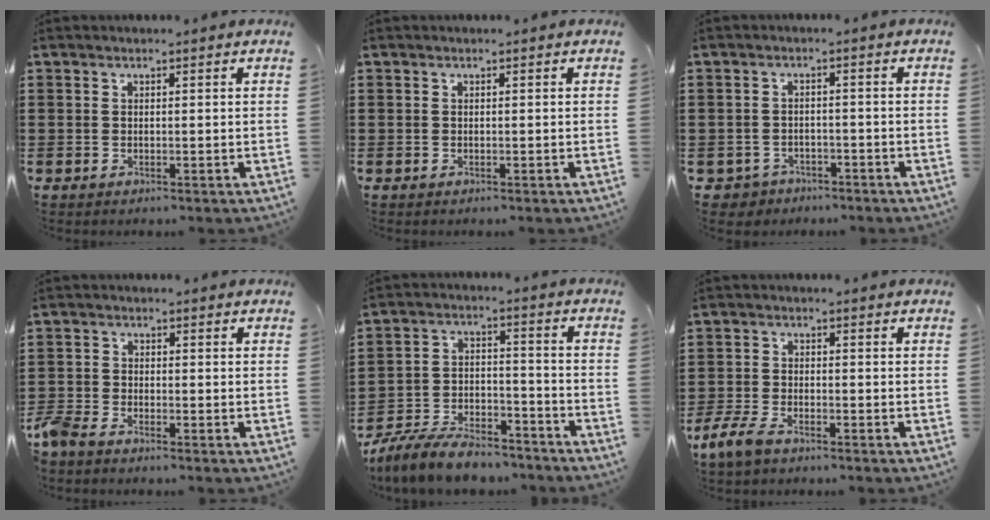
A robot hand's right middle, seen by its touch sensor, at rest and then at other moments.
{"total": 0.0}
{"total": 2.5, "force": [-2.3, 1.0, -0.1], "torque": [-0.008, 0.000, -0.052]}
{"total": 2.9, "force": [-2.7, 0.6, 0.8], "torque": [-0.044, -0.008, -0.064]}
{"total": 8.6, "force": [-7.9, 1.9, 2.8], "torque": [-0.057, 0.018, -0.153]}
{"total": 4.1, "force": [-3.0, 1.3, 2.5], "torque": [-0.077, -0.008, -0.068]}